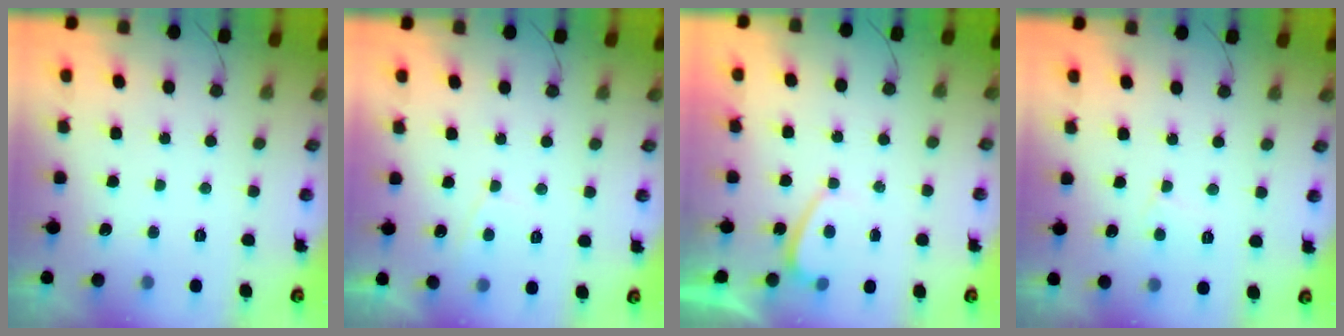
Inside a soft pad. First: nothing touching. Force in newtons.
{"total": 2.0, "press": 1.9, "slide": 0.6}
{"total": 1.8, "press": 1.7, "slide": 0.6}
{"total": 3.1, "press": 3.1, "slide": 0.3}